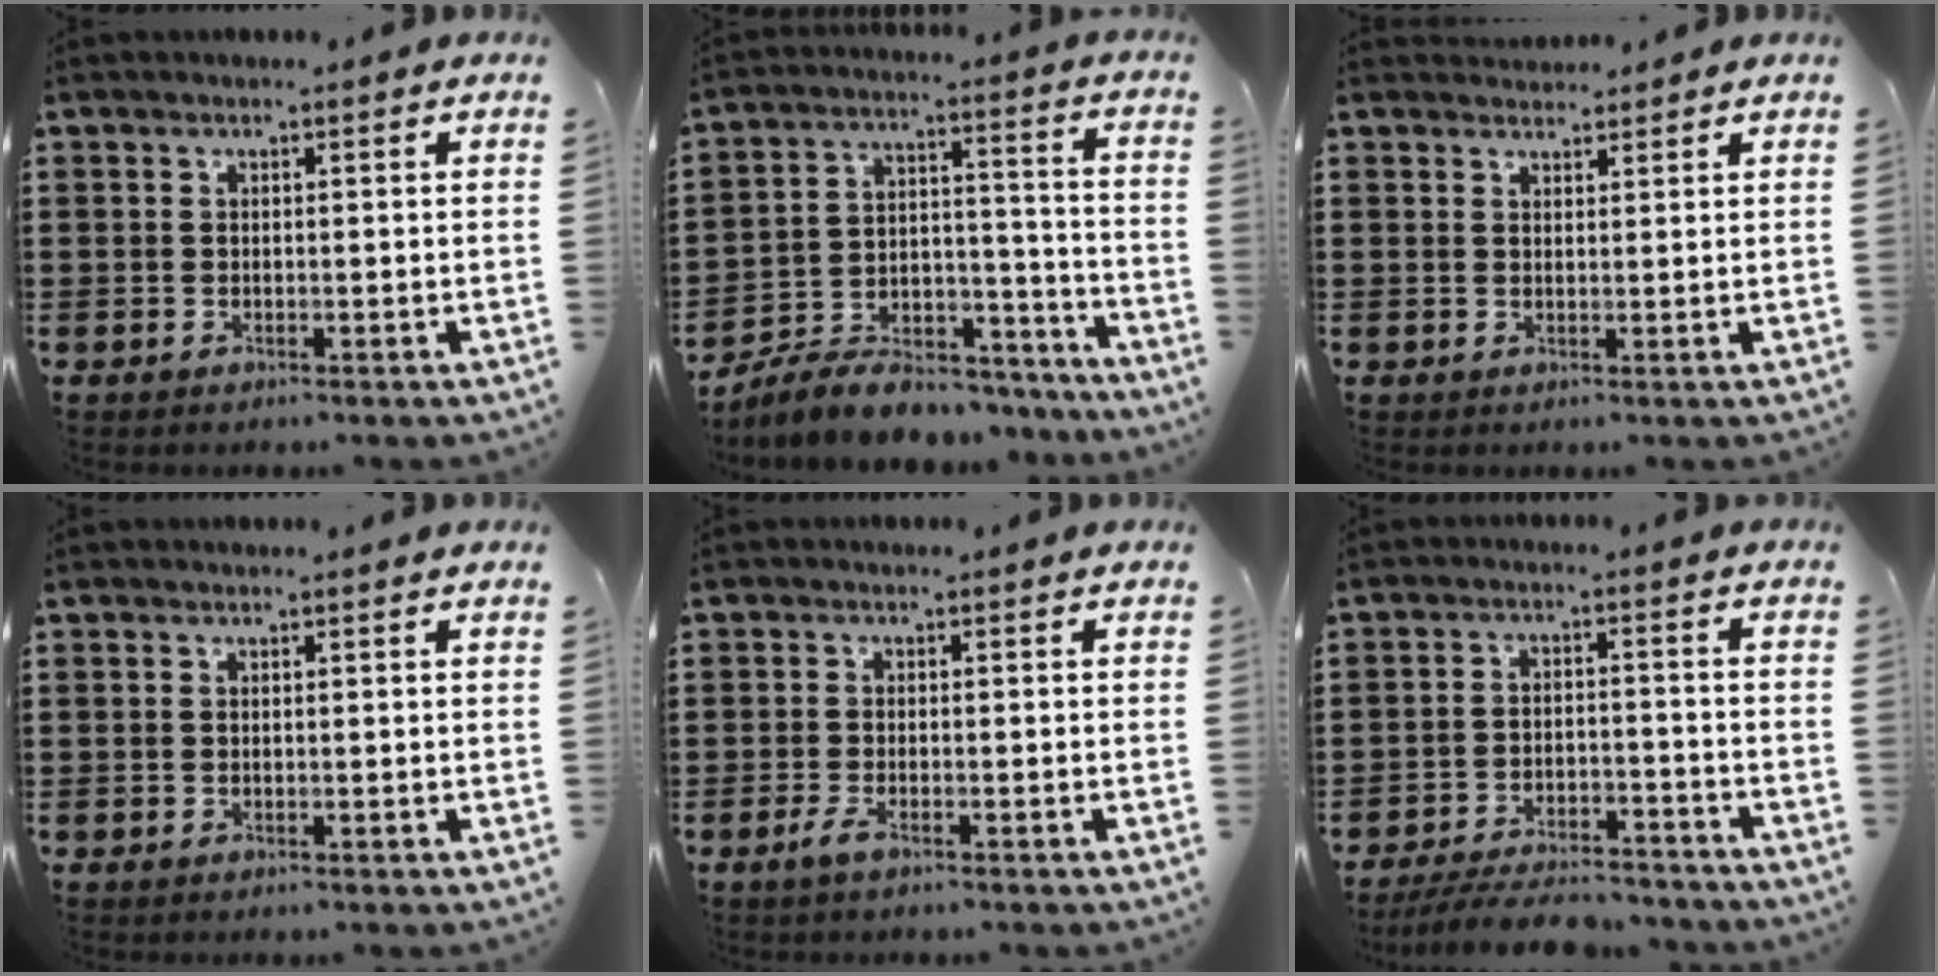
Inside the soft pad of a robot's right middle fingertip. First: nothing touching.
{"total": 7.8, "force": [-7.2, 2.3, 2.0], "torque": [-0.035, 0.020, -0.139]}
{"total": 1.8, "force": [1.7, 0.5, -0.2], "torque": [0.000, 0.005, 0.034]}
{"total": 0.0}
{"total": 2.0, "force": [-1.3, 0.5, 1.5], "torque": [-0.041, -0.003, -0.031]}
{"total": 6.2, "force": [-5.9, 0.9, 1.7], "torque": [-0.034, 0.004, -0.116]}